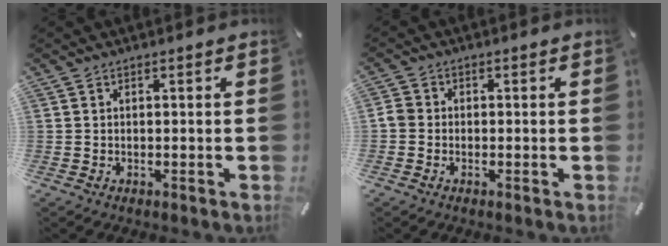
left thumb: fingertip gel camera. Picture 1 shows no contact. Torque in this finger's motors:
{"motor_torque": [0.30, 0.79, 0.29, 0.21, 0.00]}